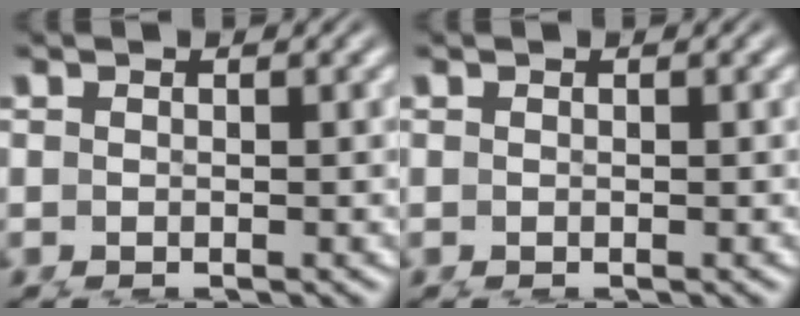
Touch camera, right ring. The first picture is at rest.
{"total": 0.0}